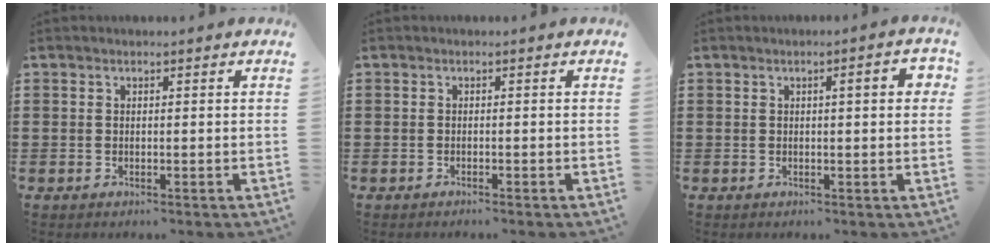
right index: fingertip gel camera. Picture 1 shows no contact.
{"total": 0.5, "force": [-0.5, 0.0, 0.1], "torque": [-0.003, -0.003, -0.010]}
{"total": 3.0, "force": [0.6, 0.5, 2.9], "torque": [-0.047, 0.003, 0.005]}